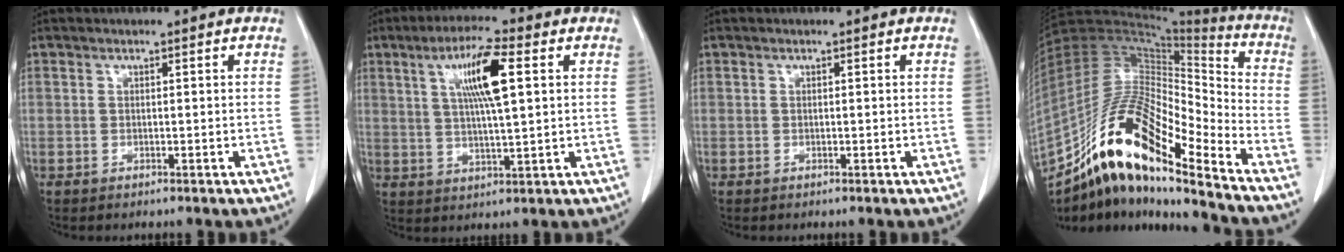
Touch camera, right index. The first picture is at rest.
{"total": 9.5, "force": [2.9, 0.9, 8.9], "torque": [-0.163, 0.008, 0.052]}
{"total": 0.0}
{"total": 20.7, "force": [-14.0, 4.0, 14.7], "torque": [-0.302, 0.012, -0.254]}